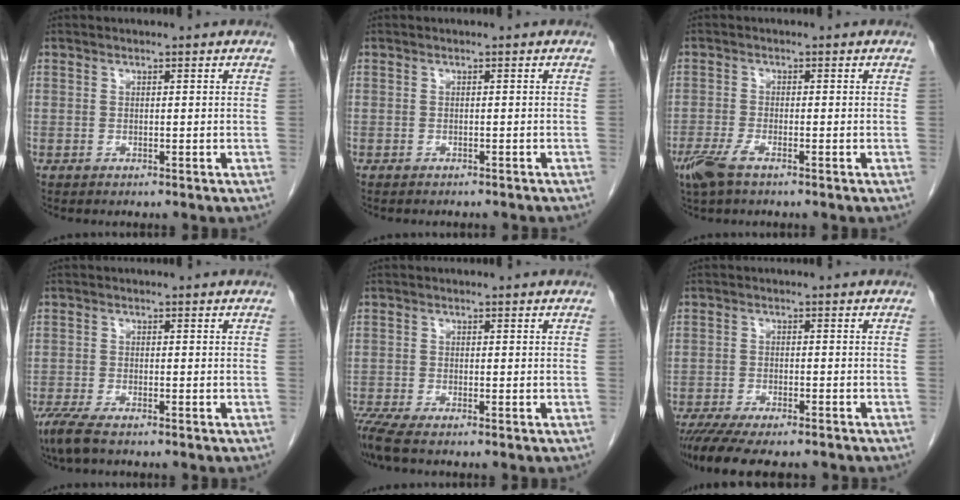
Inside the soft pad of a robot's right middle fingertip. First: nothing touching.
{"total": 4.8, "force": [-4.3, 1.1, 1.8], "torque": [-0.022, -0.006, -0.047]}
{"total": 3.9, "force": [-2.6, 0.9, 2.8], "torque": [-0.066, -0.009, -0.052]}
{"total": 4.7, "force": [-3.5, 0.9, 3.0], "torque": [-0.062, -0.015, -0.059]}
{"total": 3.2, "force": [-2.6, -0.2, 1.8], "torque": [-0.039, -0.011, -0.055]}
{"total": 12.2, "force": [-10.3, 3.1, 5.8], "torque": [-0.102, -0.016, -0.151]}